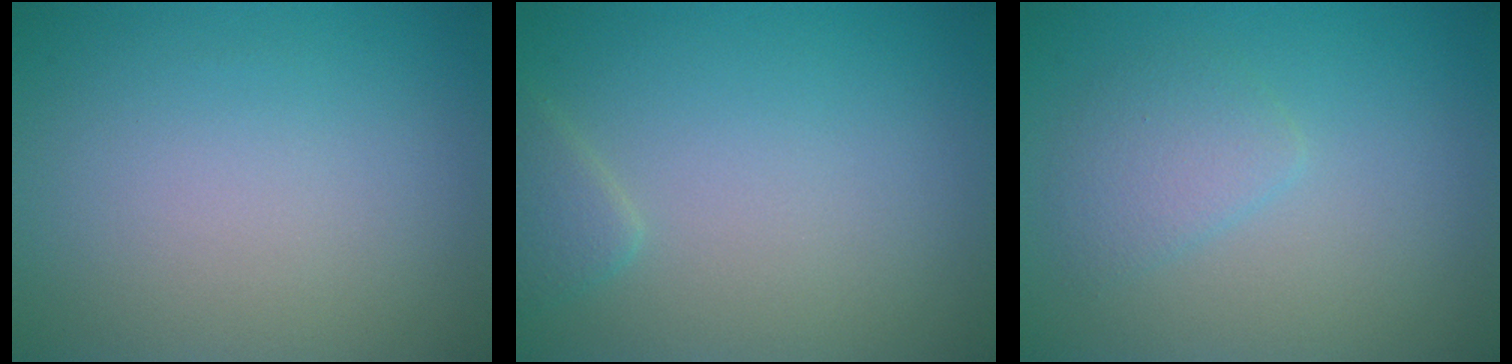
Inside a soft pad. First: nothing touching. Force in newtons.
{"total": 1.4, "press": 1.4, "slide": 0.1}
{"total": 2.0, "press": 2.0, "slide": 0.1}